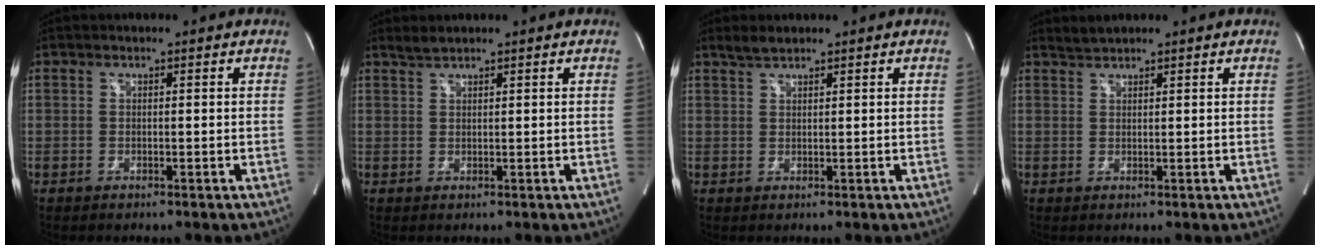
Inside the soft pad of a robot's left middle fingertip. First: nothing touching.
{"total": 1.3, "force": [1.2, -0.1, 0.3], "torque": [-0.006, 0.006, 0.030]}
{"total": 1.8, "force": [1.7, 0.3, 0.7], "torque": [-0.019, 0.007, 0.038]}
{"total": 1.4, "force": [1.4, 0.0, 0.1], "torque": [-0.005, 0.006, 0.033]}